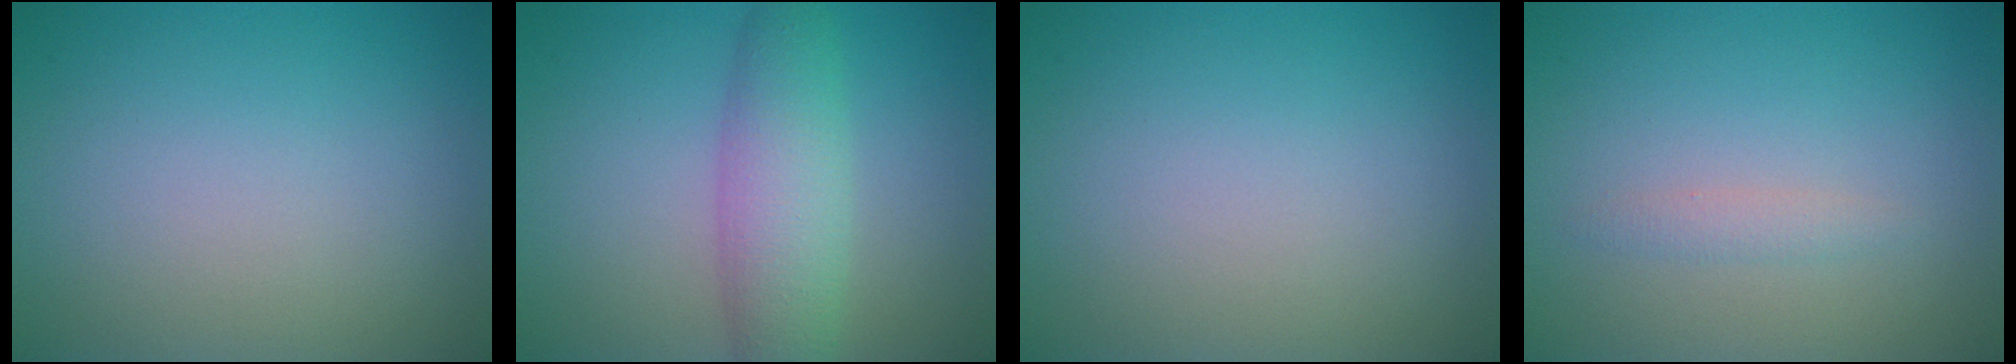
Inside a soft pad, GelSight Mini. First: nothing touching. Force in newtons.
{"total": 4.7, "press": 4.7, "slide": 0.1}
{"total": 0.0}
{"total": 1.0, "press": 1.0, "slide": 0.0}